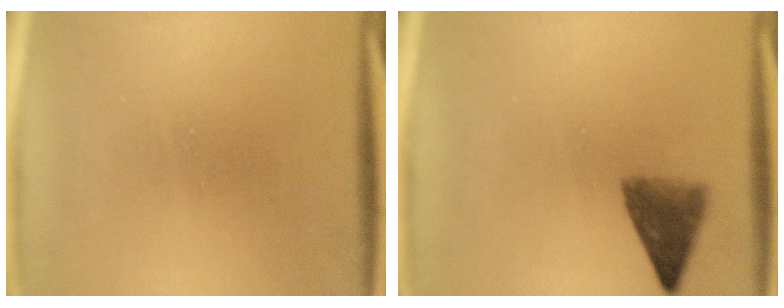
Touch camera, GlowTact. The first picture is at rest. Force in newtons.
{"total": 4.7}